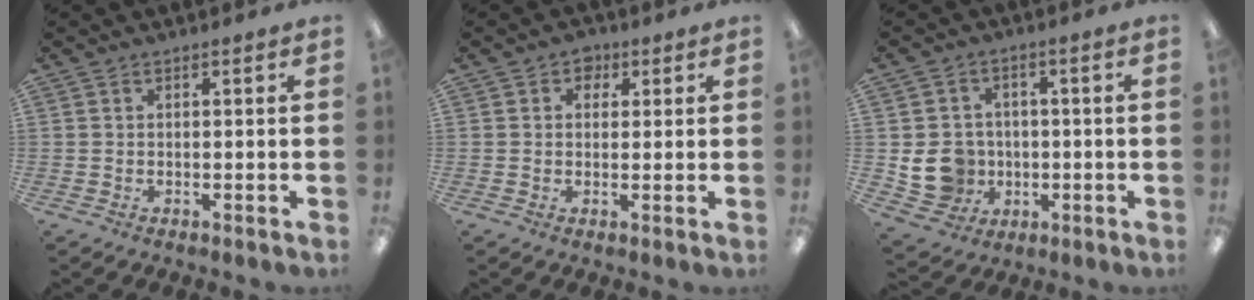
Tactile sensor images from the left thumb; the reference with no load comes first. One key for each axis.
{"total": 3.0, "fx": 1.4, "fy": 2.4, "fz": 1.1, "tx": -0.001, "ty": -0.002, "tz": 0.020}
{"total": 9.3, "fx": -1.1, "fy": 8.7, "fz": 3.1, "tx": -0.080, "ty": 0.011, "tz": -0.009}